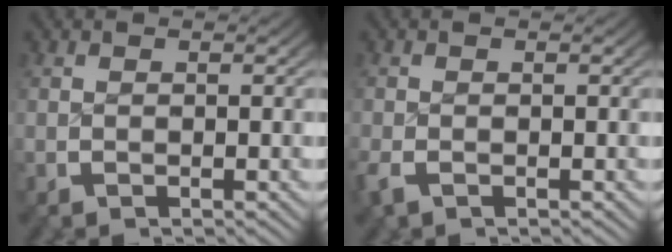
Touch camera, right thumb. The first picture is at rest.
{"total": 1.3, "force": [-0.8, 0.8, 0.5], "torque": [-0.017, -0.004, -0.016]}